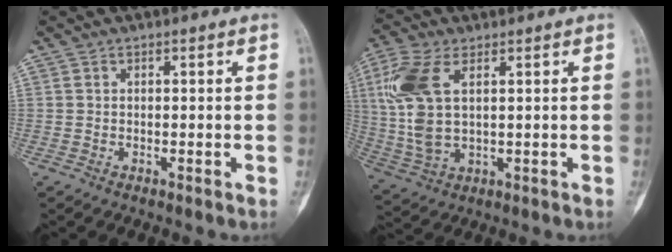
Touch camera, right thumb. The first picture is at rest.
{"total": 12.5, "force": [3.5, 6.3, 10.2], "torque": [-0.249, 0.000, 0.078]}